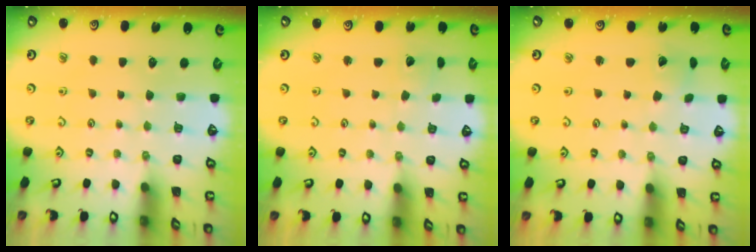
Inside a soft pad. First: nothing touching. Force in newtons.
{"total": 1.2, "press": 1.2, "slide": 0.1}
{"total": 2.1, "press": 2.1, "slide": 0.3}